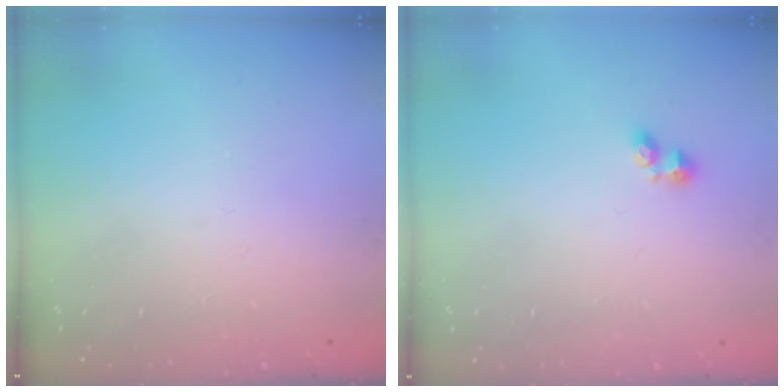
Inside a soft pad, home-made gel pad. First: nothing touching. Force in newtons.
{"total": 1.9, "press": 1.8, "slide": 0.5}